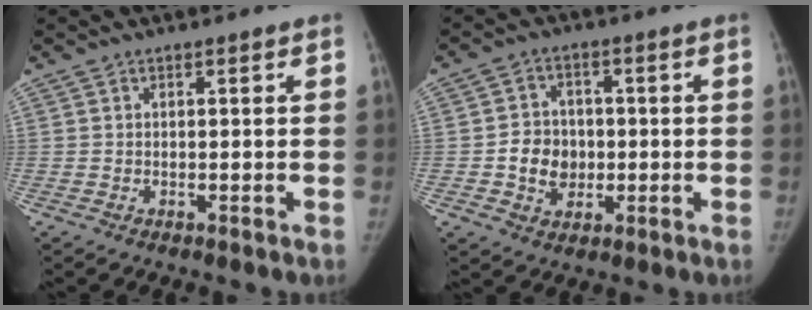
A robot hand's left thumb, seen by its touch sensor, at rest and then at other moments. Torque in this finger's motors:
{"motor_torque": [-0.04, 0.08, 0.17, -0.04, 0.00]}